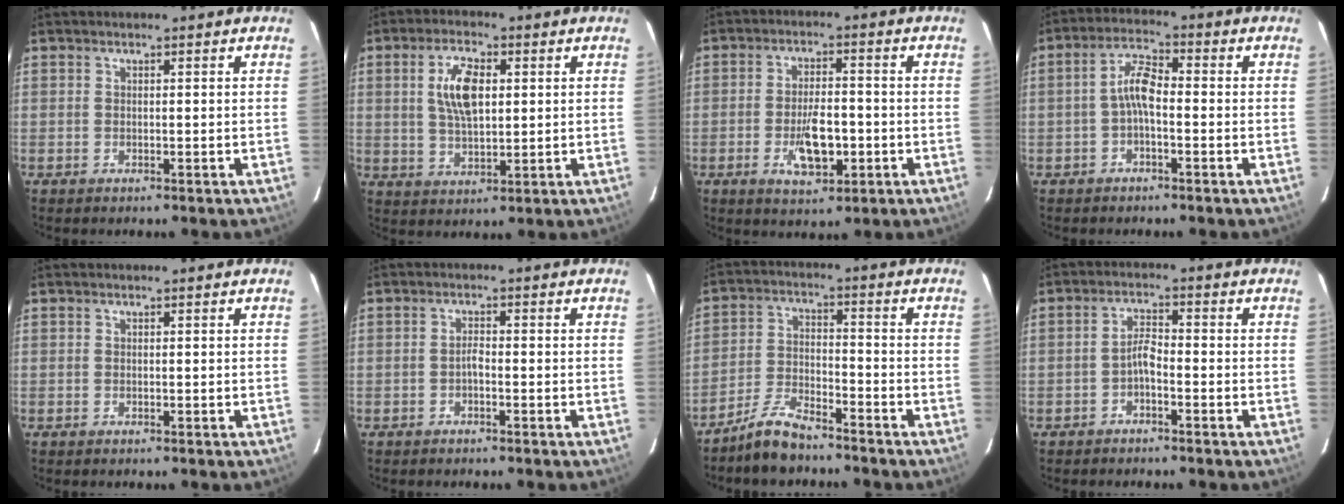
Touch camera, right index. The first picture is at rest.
{"total": 8.2, "force": [1.9, 3.7, 7.1], "torque": [-0.134, 0.008, 0.038]}
{"total": 8.3, "force": [-2.6, 3.6, 7.0], "torque": [-0.138, -0.004, -0.037]}
{"total": 4.7, "force": [-1.3, 1.6, 4.2], "torque": [-0.088, 0.017, -0.028]}
{"total": 0.0}
{"total": 1.2, "force": [-0.8, 0.3, 0.9], "torque": [-0.017, 0.006, -0.017]}
{"total": 7.4, "force": [-6.3, 1.8, 3.2], "torque": [-0.077, 0.011, -0.122]}
{"total": 1.9, "force": [-1.2, 0.4, 1.4], "torque": [-0.031, 0.007, -0.025]}